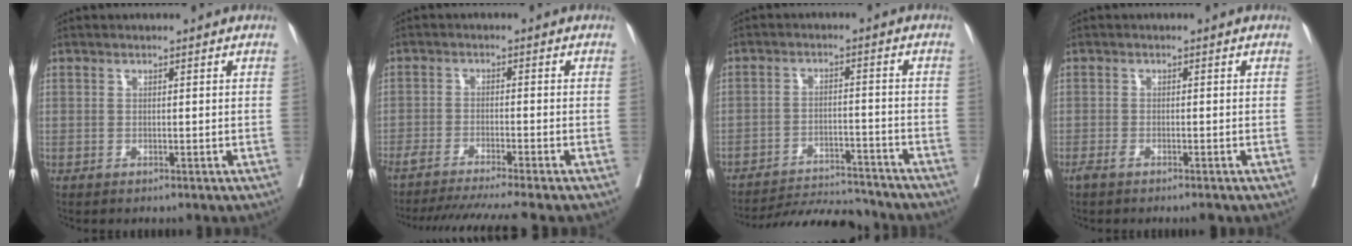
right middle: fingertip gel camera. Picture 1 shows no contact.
{"total": 12.5, "force": [-11.1, -1.3, 5.7], "torque": [-0.062, -0.027, -0.170]}
{"total": 12.1, "force": [-11.9, 0.8, 2.0], "torque": [-0.029, -0.002, -0.178]}
{"total": 2.2, "force": [-1.8, 0.3, 1.2], "torque": [-0.016, -0.004, -0.028]}